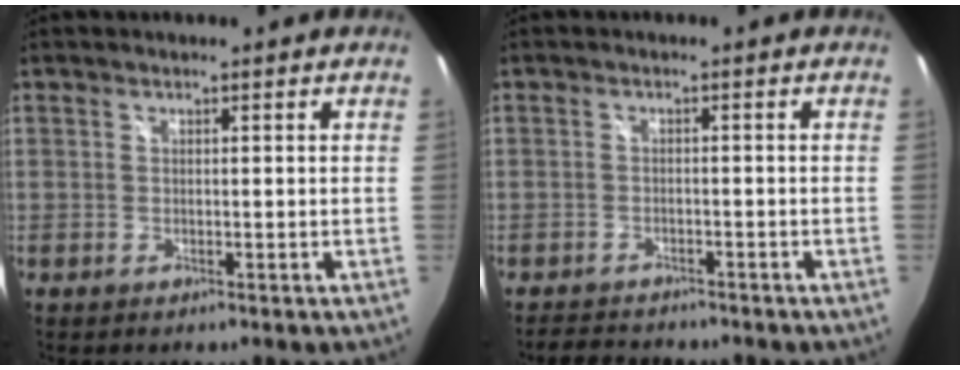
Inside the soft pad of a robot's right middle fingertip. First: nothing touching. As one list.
[{"total": 4.3, "force": [-4.0, 1.2, 0.8], "torque": [-0.028, 0.003, -0.063]}]